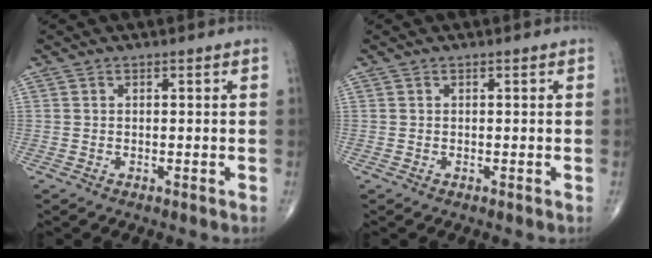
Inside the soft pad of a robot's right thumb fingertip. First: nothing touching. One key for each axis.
{"total": 0.0}